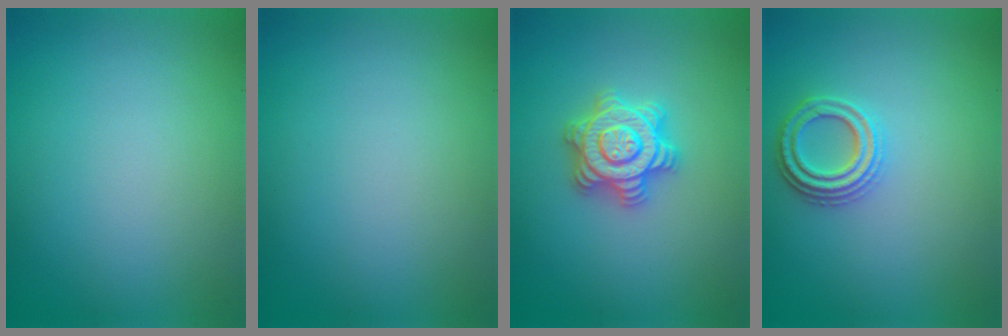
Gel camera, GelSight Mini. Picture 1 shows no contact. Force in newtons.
{"total": 0.0}
{"total": 4.8, "press": 4.8, "slide": 0.6}
{"total": 3.0, "press": 2.7, "slide": 1.1}